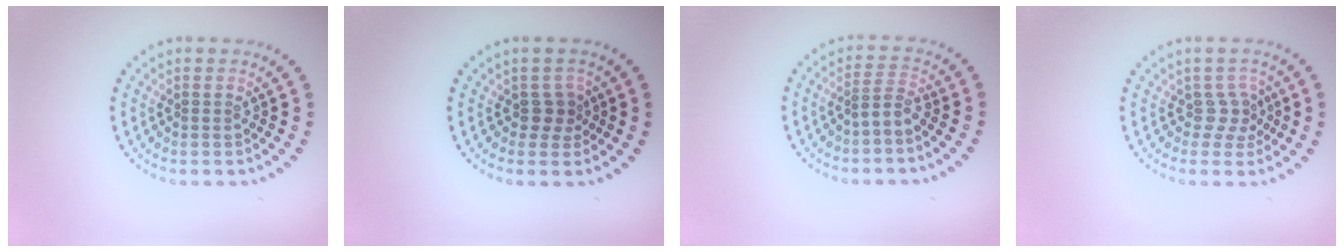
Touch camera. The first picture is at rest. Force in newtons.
{"total": 1.6, "press": 1.3, "slide": 1.0}
{"total": 1.6, "press": 1.1, "slide": 1.2}
{"total": 1.8, "press": 1.3, "slide": 1.3}